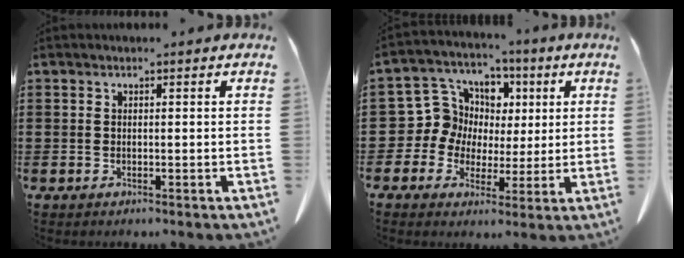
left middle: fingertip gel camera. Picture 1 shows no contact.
{"total": 8.5, "force": [2.2, 8.0, 1.5], "torque": [-0.083, -0.013, 0.043]}